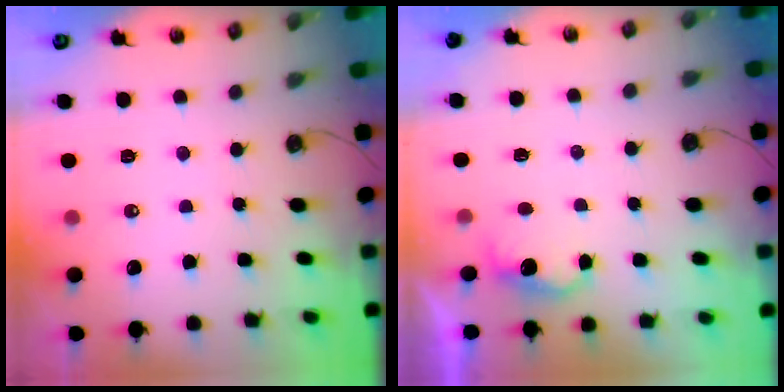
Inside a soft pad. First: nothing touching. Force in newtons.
{"total": 4.6, "press": 4.5, "slide": 1.0}